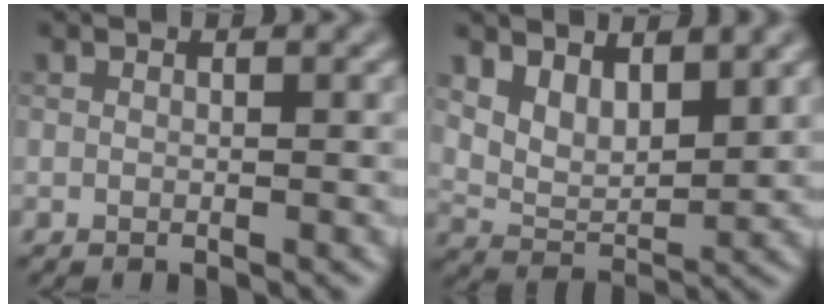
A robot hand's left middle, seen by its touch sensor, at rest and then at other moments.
{"total": 4.3, "force": [2.8, 2.2, 2.5], "torque": [-0.052, -0.012, 0.055]}